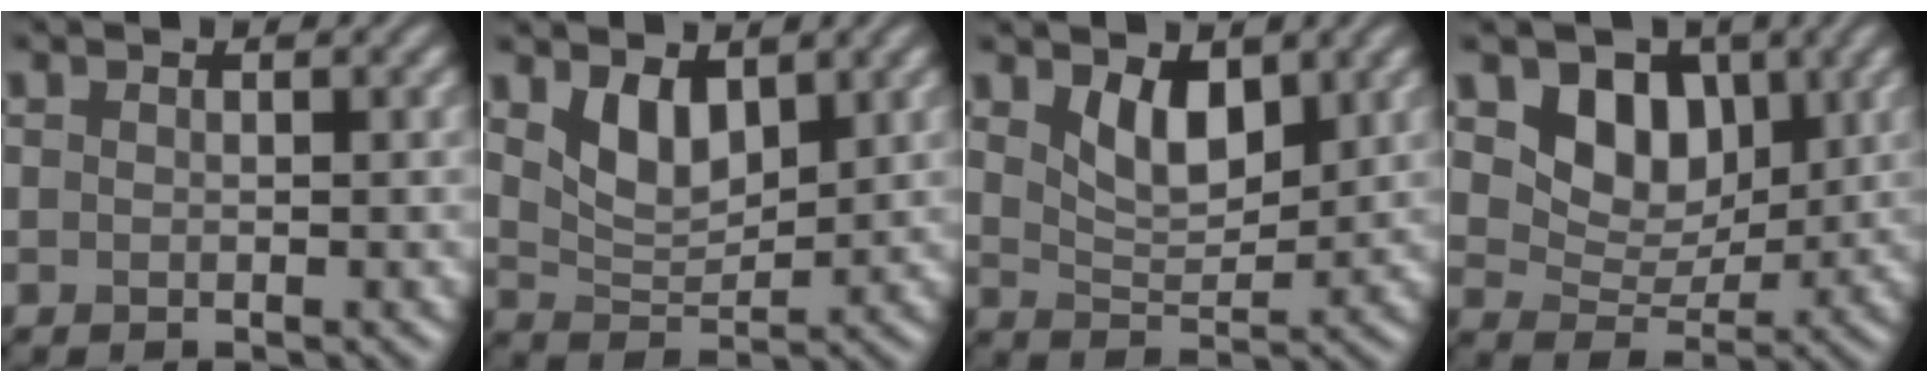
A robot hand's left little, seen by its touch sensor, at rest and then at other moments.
{"total": 3.8, "force": [2.0, 2.0, 2.5], "torque": [-0.054, -0.009, 0.041]}
{"total": 3.7, "force": [2.0, 1.8, 2.5], "torque": [-0.053, -0.009, 0.036]}
{"total": 5.9, "force": [2.6, 4.3, 3.1], "torque": [-0.058, -0.019, 0.044]}